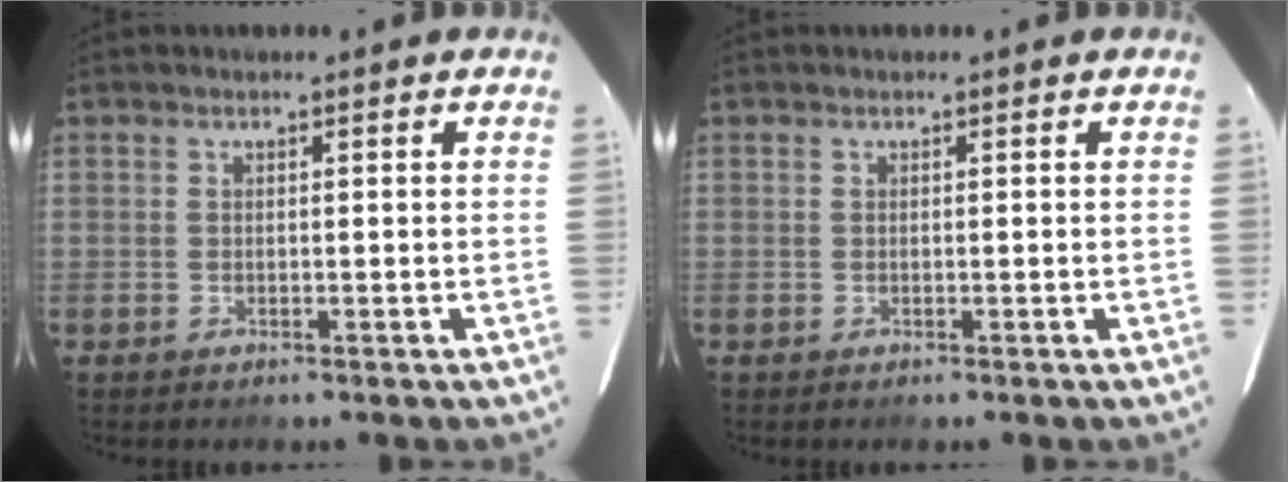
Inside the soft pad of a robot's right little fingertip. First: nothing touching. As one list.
[{"total": 0.0}]